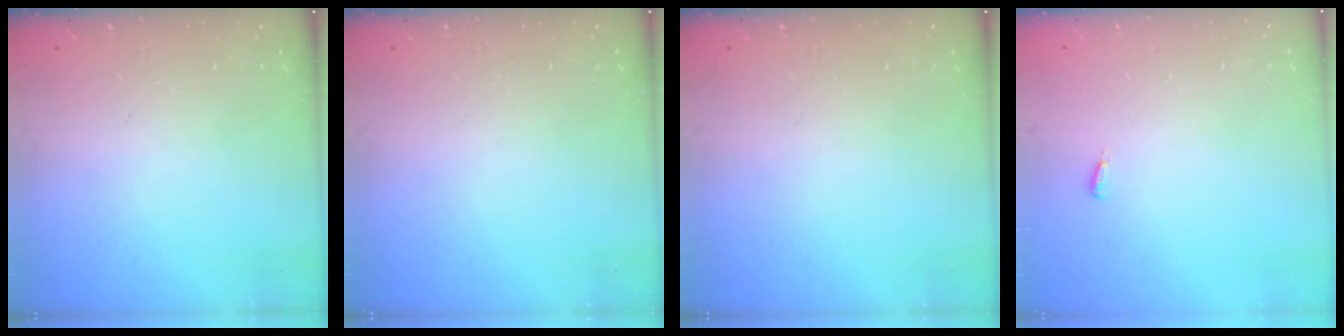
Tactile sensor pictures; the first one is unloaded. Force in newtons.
{"total": 0.0}
{"total": 0.0}
{"total": 2.9, "press": 2.8, "slide": 0.9}